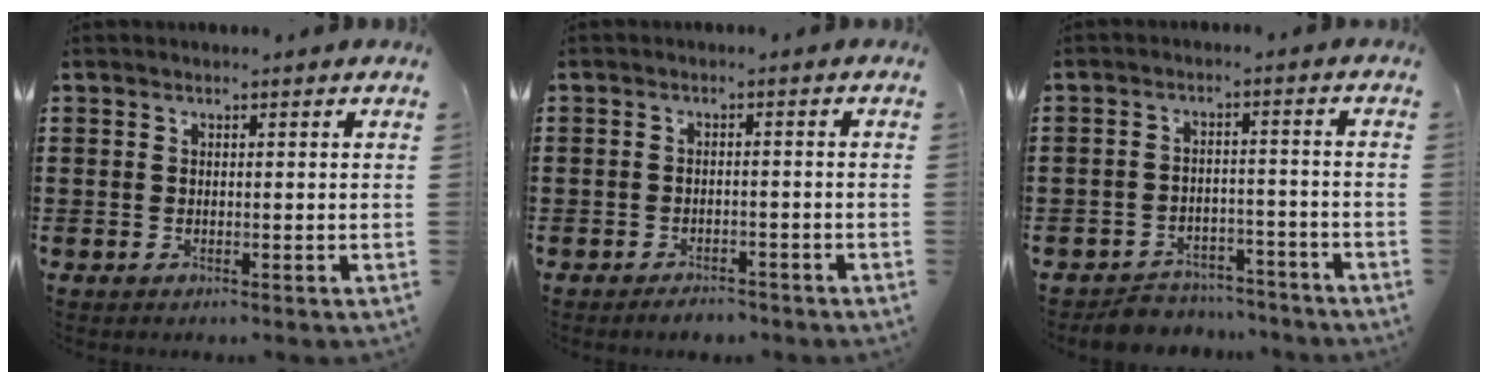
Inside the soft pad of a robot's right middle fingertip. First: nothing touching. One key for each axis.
{"total": 2.2, "fx": -2.1, "fy": 0.4, "fz": 0.0, "tx": -0.007, "ty": -0.001, "tz": -0.045}
{"total": 4.2, "fx": -4.2, "fy": 0.8, "fz": 0.0, "tx": -0.005, "ty": 0.004, "tz": -0.087}